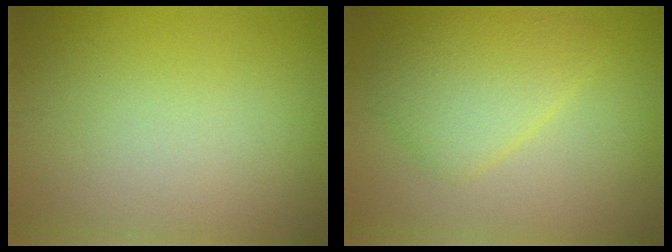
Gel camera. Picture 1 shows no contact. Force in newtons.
{"total": 4.2, "press": 4.2, "slide": 0.0}